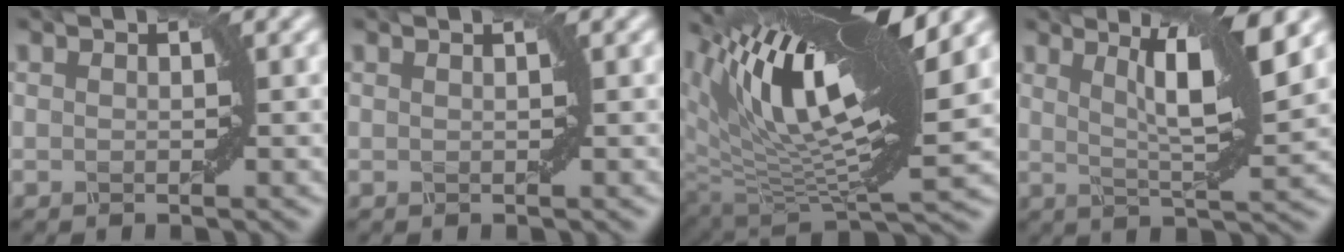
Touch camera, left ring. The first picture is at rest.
{"total": 1.0, "force": [0.6, 0.5, 0.7], "torque": [0.001, -0.007, -0.004]}
{"total": 13.9, "force": [6.8, 4.2, 11.3], "torque": [-0.206, 0.014, 0.123]}
{"total": 6.6, "force": [2.7, 1.1, 5.9], "torque": [-0.087, -0.001, 0.052]}